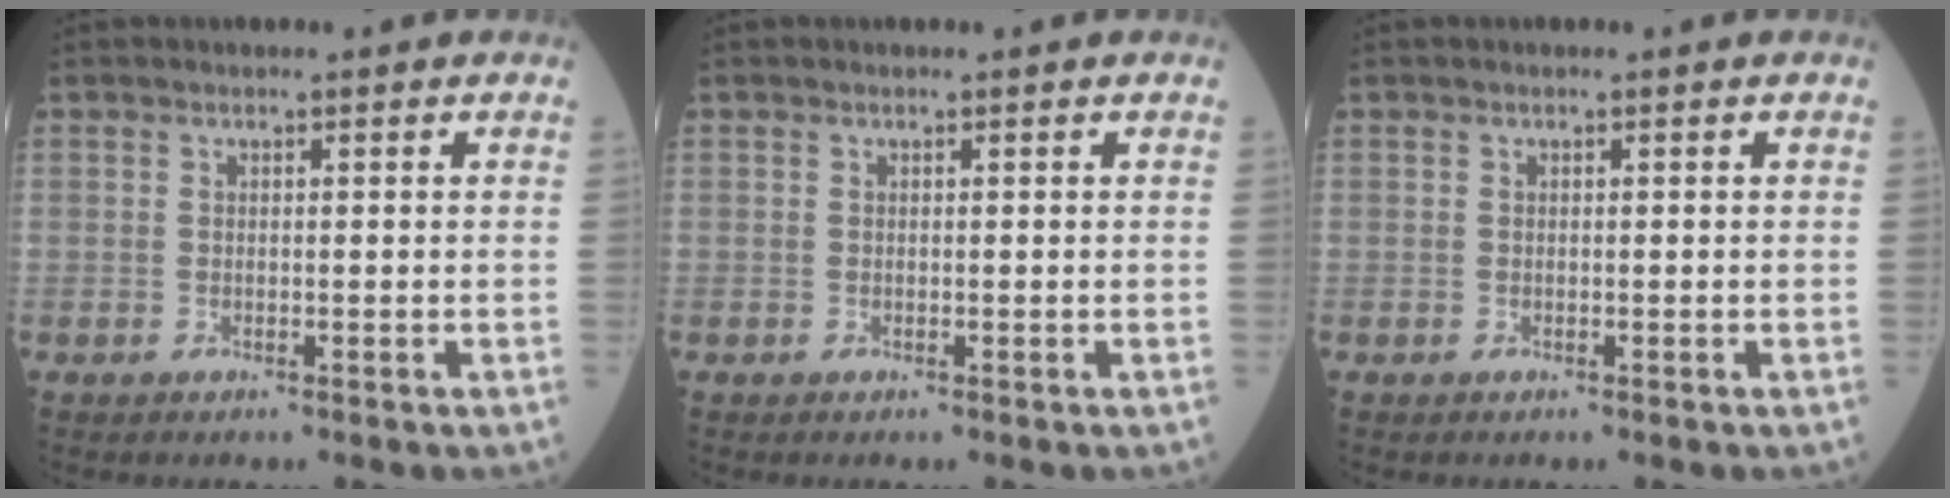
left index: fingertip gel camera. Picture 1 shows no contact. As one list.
[{"total": 1.0, "force": [-0.9, -0.1, -0.2], "torque": [0.001, -0.006, -0.014]}, {"total": 0.0}]